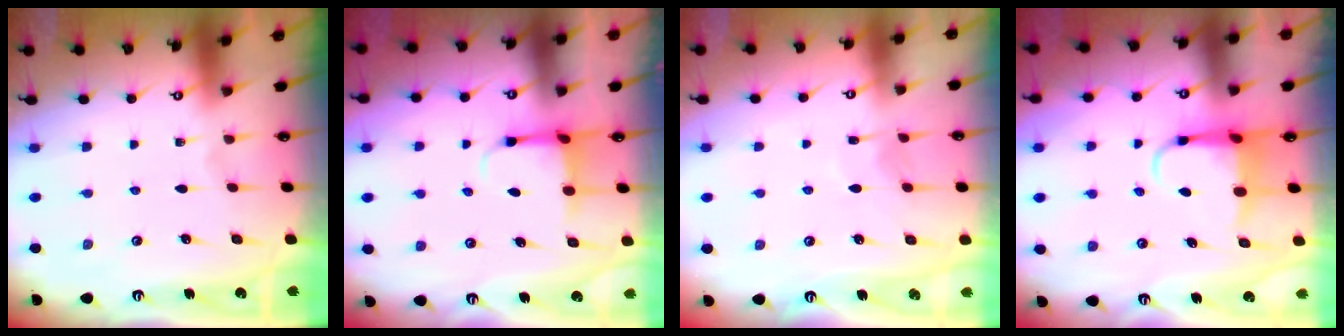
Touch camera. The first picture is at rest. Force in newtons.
{"total": 3.8, "press": 3.6, "slide": 1.3}
{"total": 6.3, "press": 6.2, "slide": 0.6}
{"total": 5.2, "press": 5.1, "slide": 1.0}